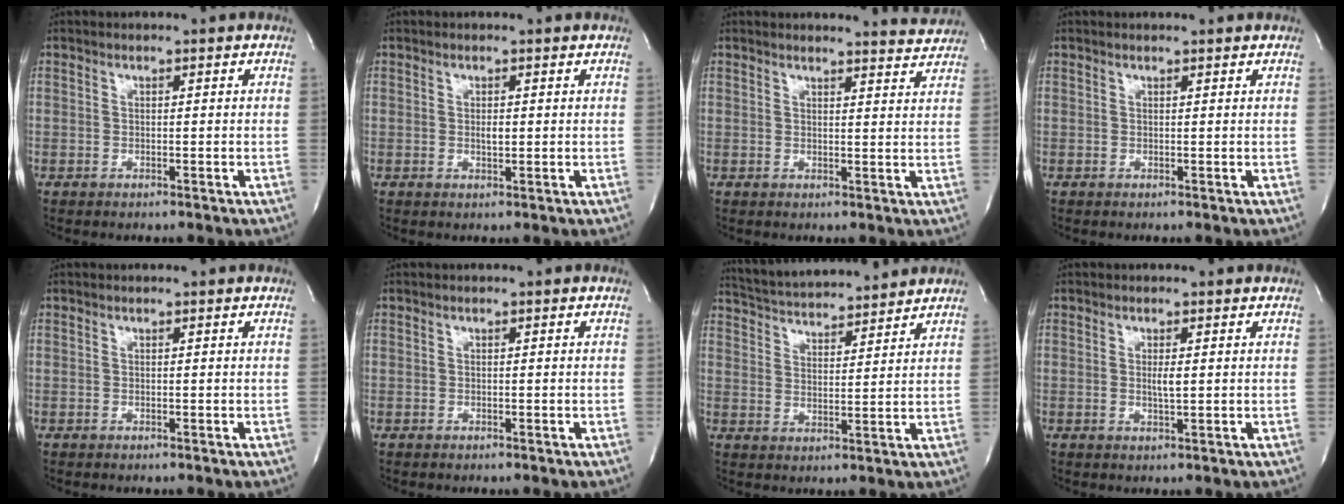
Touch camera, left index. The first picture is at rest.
{"total": 1.1, "force": [0.1, 0.4, 1.0], "torque": [-0.017, -0.003, 0.002]}
{"total": 4.3, "force": [4.3, 0.0, -0.4], "torque": [-0.001, -0.026, 0.035]}
{"total": 1.5, "force": [1.5, 0.0, 0.2], "torque": [-0.010, 0.004, 0.015]}
{"total": 0.0}
{"total": 0.0}
{"total": 14.4, "force": [13.5, 1.7, 4.6], "torque": [-0.086, 0.024, 0.211]}
{"total": 1.6, "force": [0.2, 0.2, 1.6], "torque": [-0.033, -0.004, 0.004]}